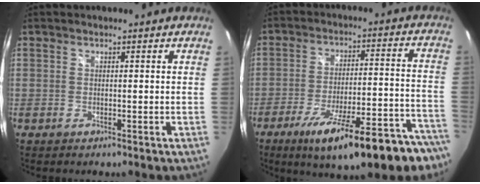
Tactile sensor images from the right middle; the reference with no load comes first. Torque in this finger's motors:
{"motor_torque": [1.19, -0.95, 0.76, 0.21]}